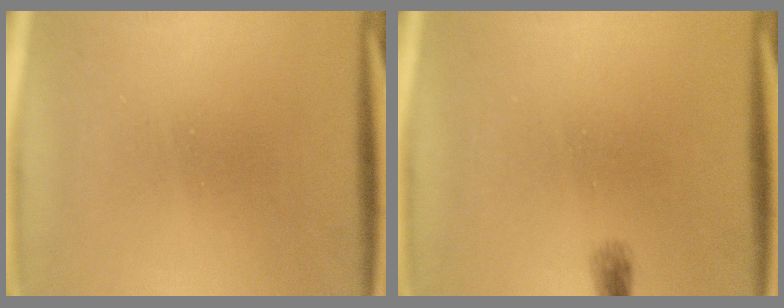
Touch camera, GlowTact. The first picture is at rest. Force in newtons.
{"total": 0.6}